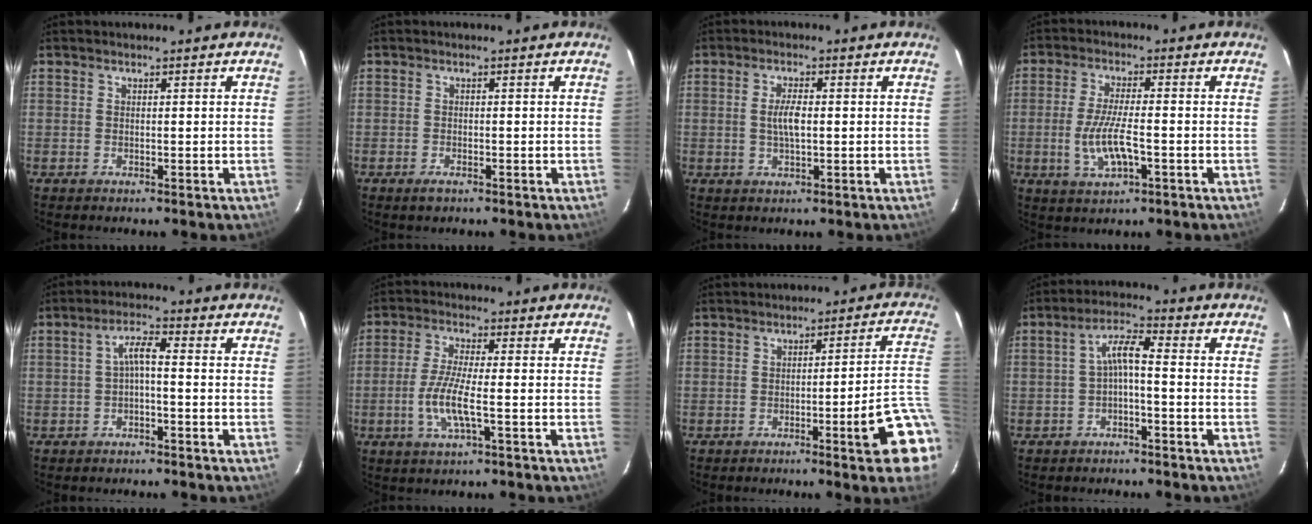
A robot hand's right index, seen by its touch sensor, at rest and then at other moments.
{"total": 1.5, "force": [-1.0, 0.7, 0.9], "torque": [-0.019, -0.004, -0.018]}
{"total": 3.7, "force": [0.0, 1.3, 3.5], "torque": [-0.065, 0.001, 0.001]}
{"total": 8.2, "force": [-2.4, 2.3, 7.5], "torque": [-0.150, -0.009, -0.043]}
{"total": 3.3, "force": [-1.0, 0.6, 3.1], "torque": [-0.066, 0.012, -0.019]}
{"total": 7.1, "force": [-2.1, 0.9, 6.7], "torque": [-0.142, -0.005, -0.045]}
{"total": 10.2, "force": [-3.8, -0.4, 9.5], "torque": [-0.095, 0.004, -0.046]}
{"total": 4.4, "force": [-1.5, 0.8, 4.1], "torque": [-0.089, 0.015, -0.028]}